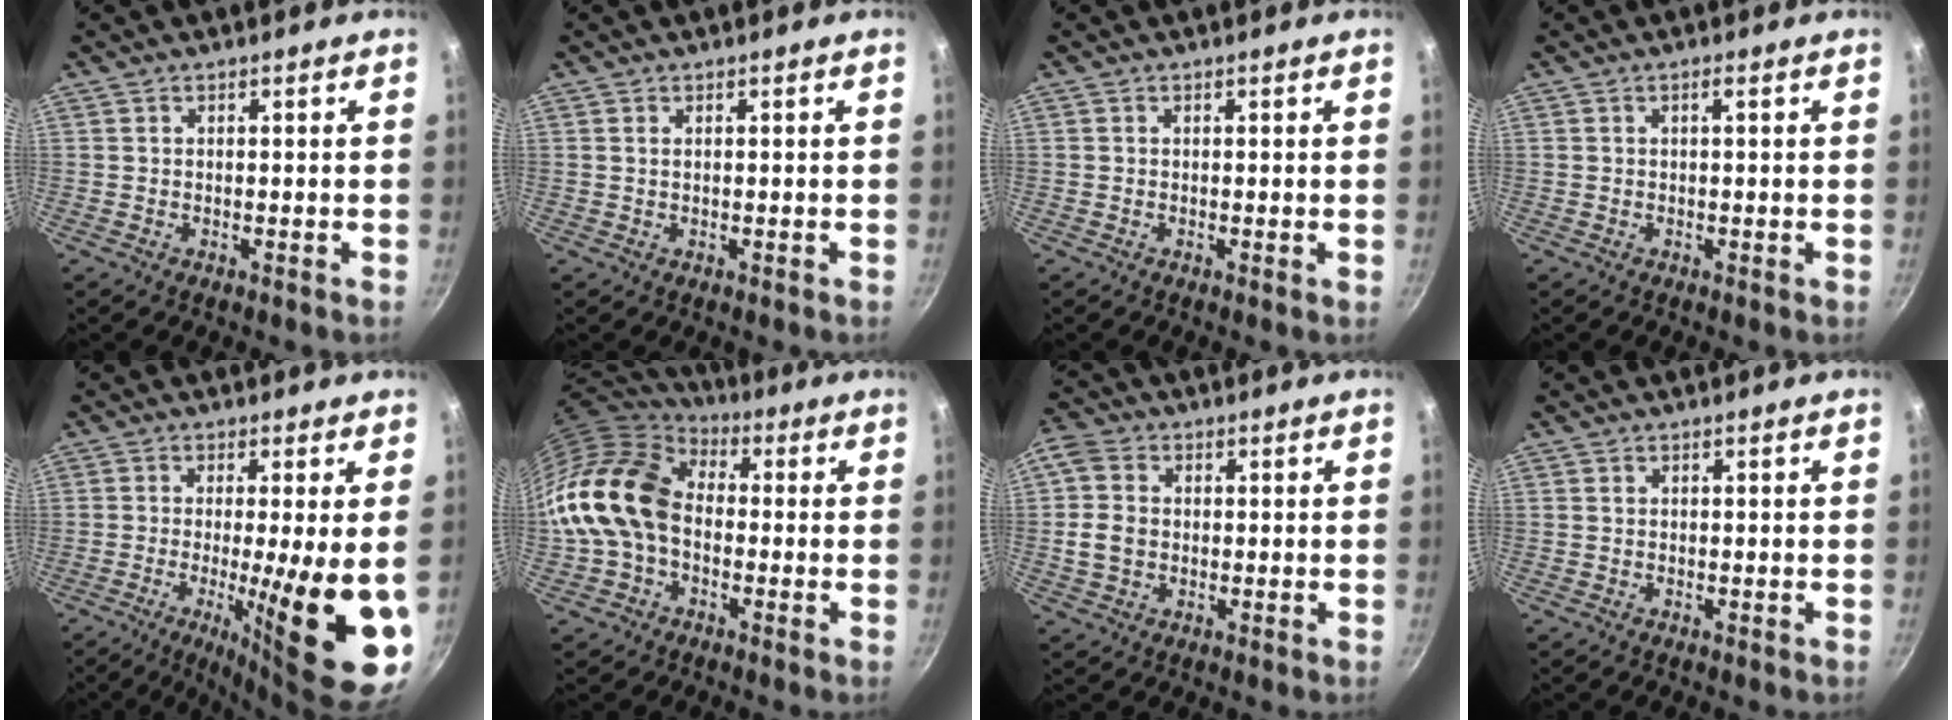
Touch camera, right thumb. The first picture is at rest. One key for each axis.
{"total": 0.5, "fx": 0.2, "fy": 0.3, "fz": 0.4, "tx": -0.008, "ty": 0.001, "tz": 0.003}
{"total": 0.0}
{"total": 1.0, "fx": 0.2, "fy": 0.0, "fz": 1.0, "tx": -0.019, "ty": 0.001, "tz": 0.005}
{"total": 15.9, "fx": -2.8, "fy": 2.7, "fz": 15.4, "tx": -0.224, "ty": -0.017, "tz": -0.033}
{"total": 17.7, "fx": -1.0, "fy": 12.9, "fz": 12.0, "tx": -0.213, "ty": 0.042, "tz": -0.033}
{"total": 7.6, "fx": 0.1, "fy": 6.2, "fz": 4.4, "tx": -0.072, "ty": 0.009, "tz": -0.010}
{"total": 0.0}